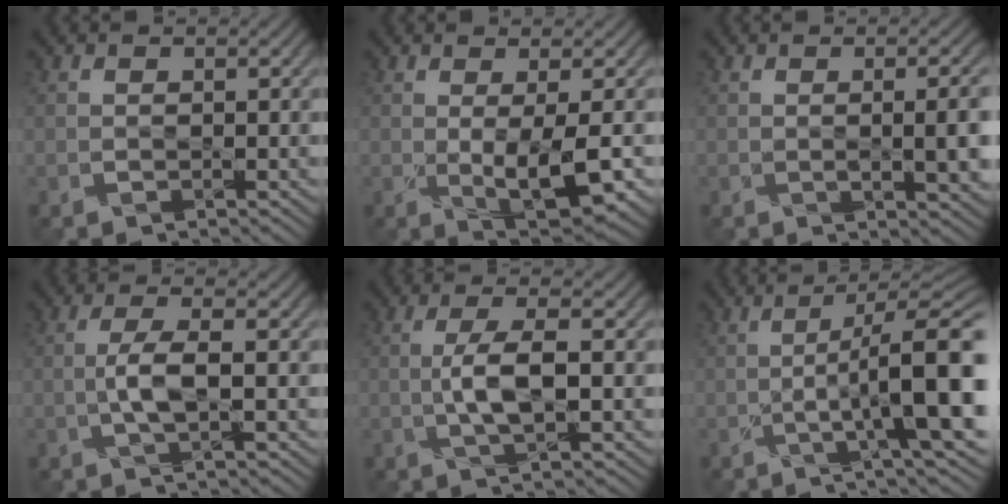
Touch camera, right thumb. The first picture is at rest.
{"total": 5.0, "force": [-1.1, 1.5, 4.6], "torque": [-0.100, -0.014, -0.007]}
{"total": 4.6, "force": [-0.8, 1.0, 4.5], "torque": [-0.061, -0.008, -0.001]}
{"total": 2.6, "force": [-0.6, -0.3, 2.5], "torque": [-0.060, 0.006, -0.011]}
{"total": 3.3, "force": [-0.5, 0.1, 3.3], "torque": [-0.076, 0.008, -0.009]}
{"total": 11.2, "force": [-2.2, 1.7, 10.9], "torque": [-0.159, 0.003, -0.030]}